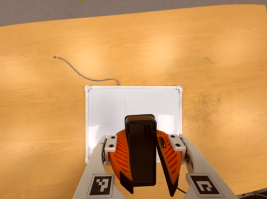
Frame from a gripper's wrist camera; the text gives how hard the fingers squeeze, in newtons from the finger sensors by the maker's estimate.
{"total": 9.1, "left": 9.1, "right": 9.0}